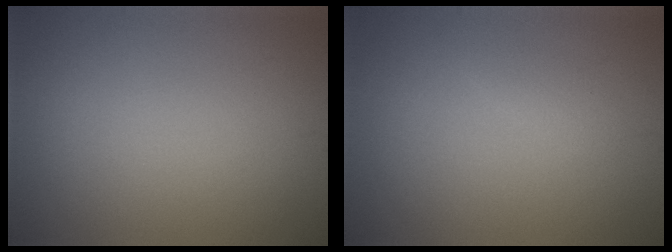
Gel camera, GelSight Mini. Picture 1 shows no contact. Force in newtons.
{"total": 1.0, "press": 1.0, "slide": 0.1}